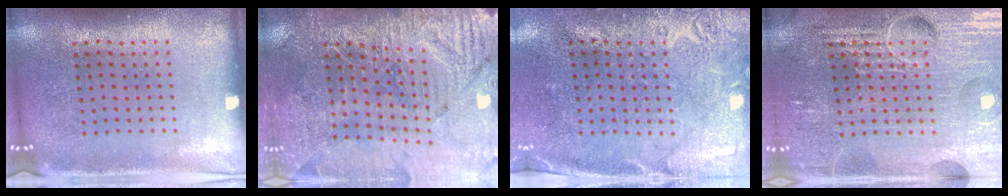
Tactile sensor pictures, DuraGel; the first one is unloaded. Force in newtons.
{"total": 3.4, "press": 3.4, "slide": 0.2}
{"total": 2.8, "press": 2.2, "slide": 1.7}
{"total": 7.1, "press": 7.1, "slide": 0.9}